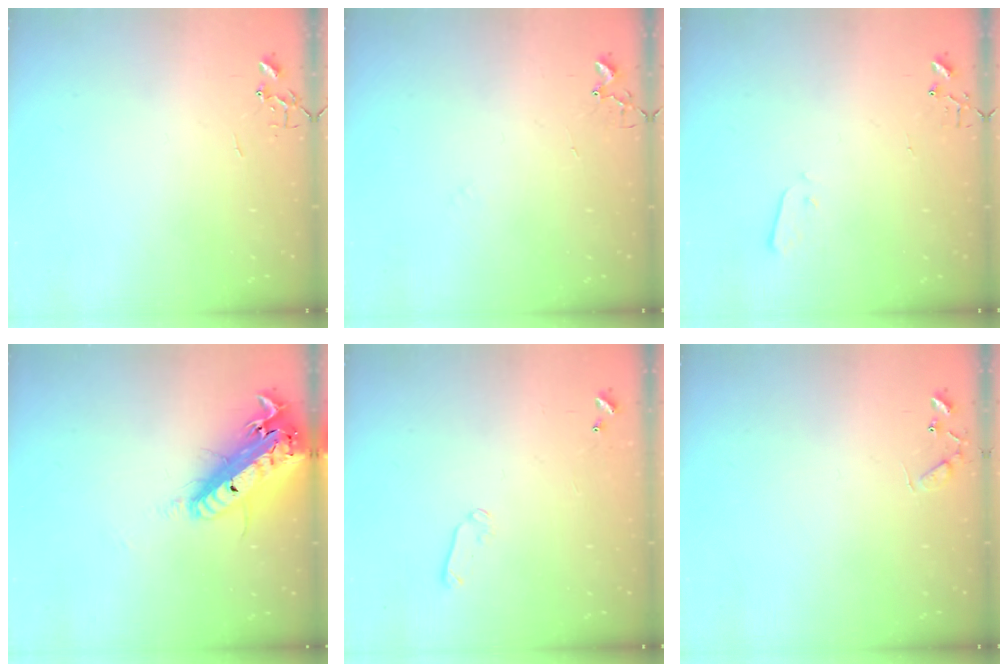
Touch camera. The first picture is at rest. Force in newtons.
{"total": 4.9, "press": 4.9, "slide": 0.5}
{"total": 1.9, "press": 1.9, "slide": 0.4}
{"total": 21.6, "press": 21.0, "slide": 5.0}
{"total": 5.2, "press": 5.1, "slide": 1.0}
{"total": 5.6, "press": 5.6, "slide": 0.5}